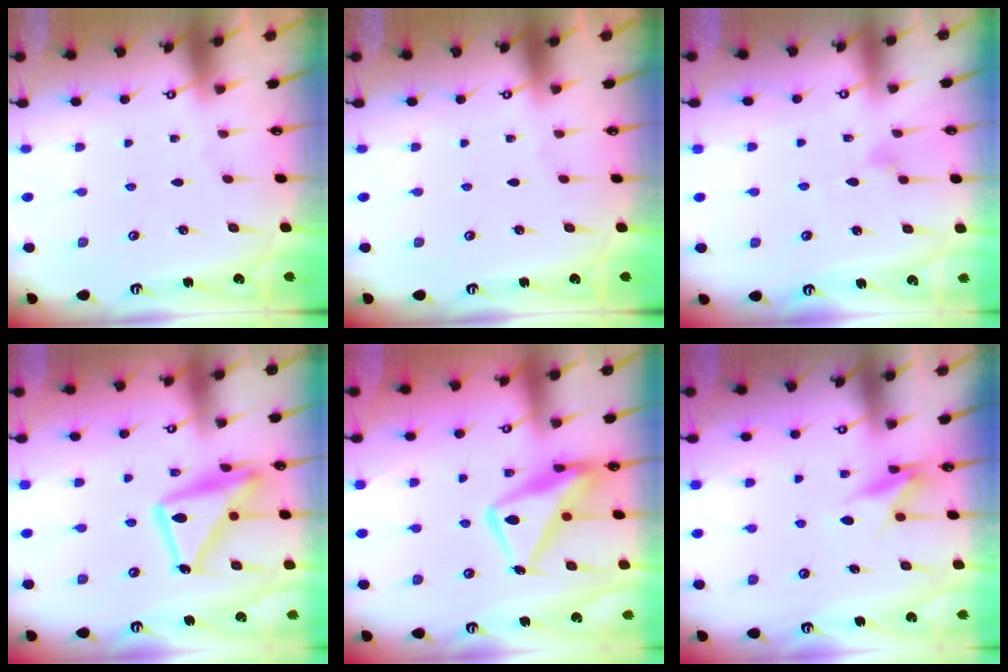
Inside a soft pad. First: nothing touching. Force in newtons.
{"total": 0.0}
{"total": 4.9, "press": 4.7, "slide": 1.4}
{"total": 18.4, "press": 18.3, "slide": 1.4}
{"total": 16.4, "press": 16.3, "slide": 1.6}
{"total": 7.8, "press": 7.7, "slide": 1.1}